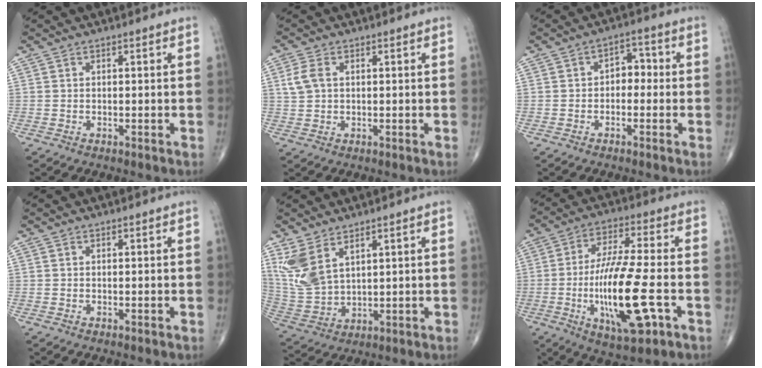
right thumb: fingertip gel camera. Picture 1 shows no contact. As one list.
[{"total": 3.7, "force": [0.9, 2.4, 2.6], "torque": [-0.060, 0.006, 0.019]}, {"total": 4.1, "force": [-0.6, 3.0, 2.8], "torque": [-0.017, 0.021, -0.020]}, {"total": 0.0}, {"total": 9.2, "force": [5.2, 4.5, 6.2], "torque": [-0.133, -0.019, 0.123]}, {"total": 17.3, "force": [-4.4, 4.4, 16.1], "torque": [-0.311, 0.007, -0.070]}]